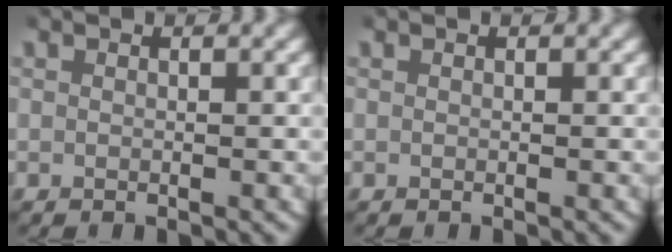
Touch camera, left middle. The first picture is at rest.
{"total": 0.0}